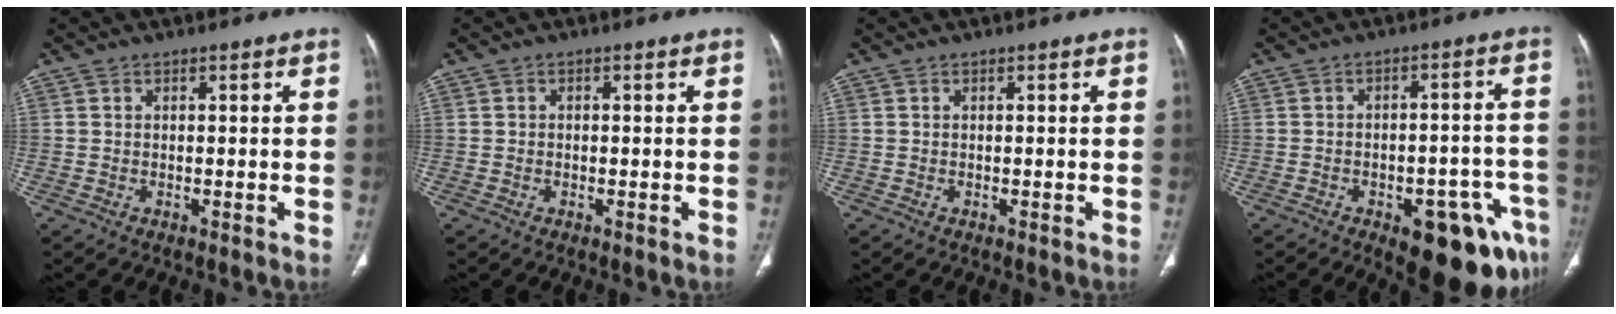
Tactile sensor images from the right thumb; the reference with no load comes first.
{"total": 0.0}
{"total": 0.0}
{"total": 16.8, "force": [-8.6, 7.1, 12.5], "torque": [-0.102, 0.046, -0.099]}